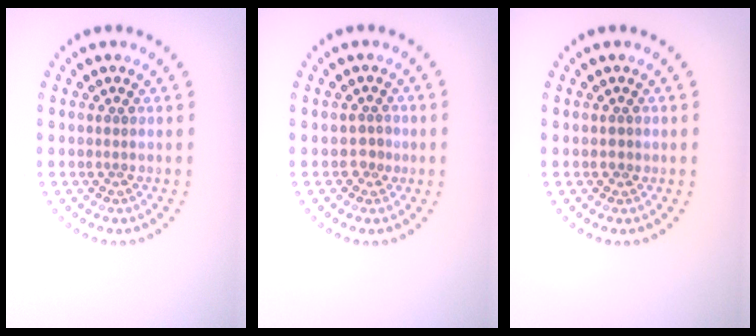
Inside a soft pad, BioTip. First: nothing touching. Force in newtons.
{"total": 1.2, "press": 1.0, "slide": 0.7}
{"total": 0.7, "press": 0.7, "slide": 0.3}